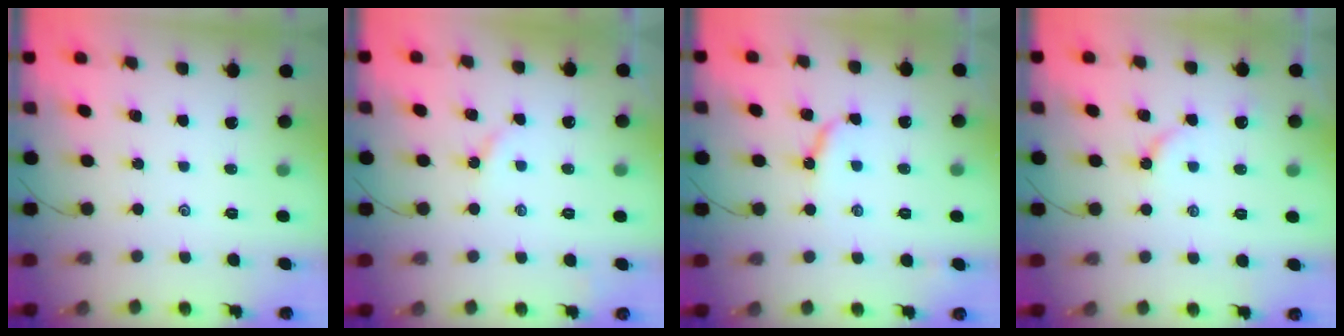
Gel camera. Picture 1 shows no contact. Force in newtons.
{"total": 2.5, "press": 2.5, "slide": 0.3}
{"total": 5.9, "press": 5.9, "slide": 0.2}
{"total": 5.1, "press": 5.1, "slide": 0.6}